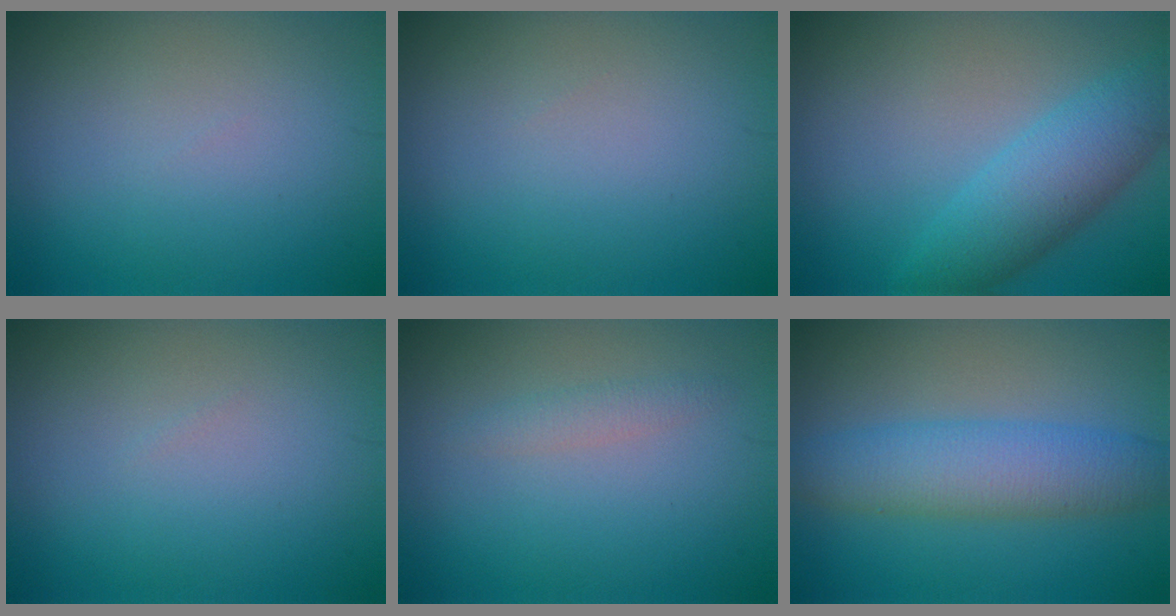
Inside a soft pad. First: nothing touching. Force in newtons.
{"total": 0.0}
{"total": 5.0, "press": 5.0, "slide": 0.2}
{"total": 0.0}
{"total": 1.2, "press": 1.2, "slide": 0.0}
{"total": 5.1, "press": 5.1, "slide": 0.2}